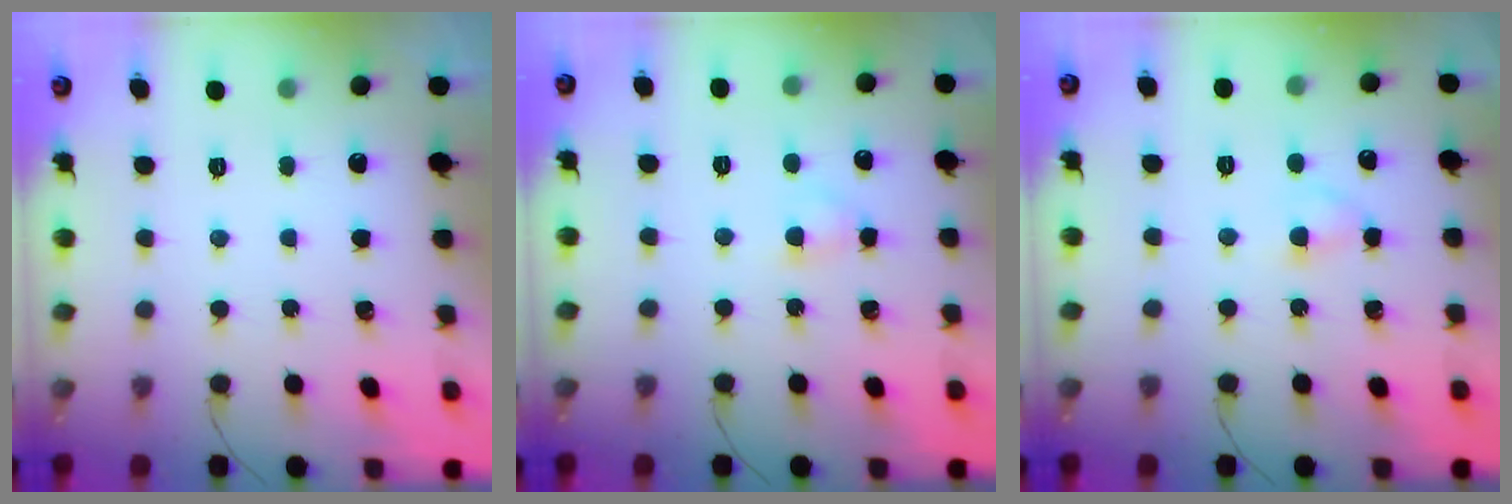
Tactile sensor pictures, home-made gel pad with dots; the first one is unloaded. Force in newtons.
{"total": 2.9, "press": 2.7, "slide": 1.1}
{"total": 2.8, "press": 2.5, "slide": 1.2}